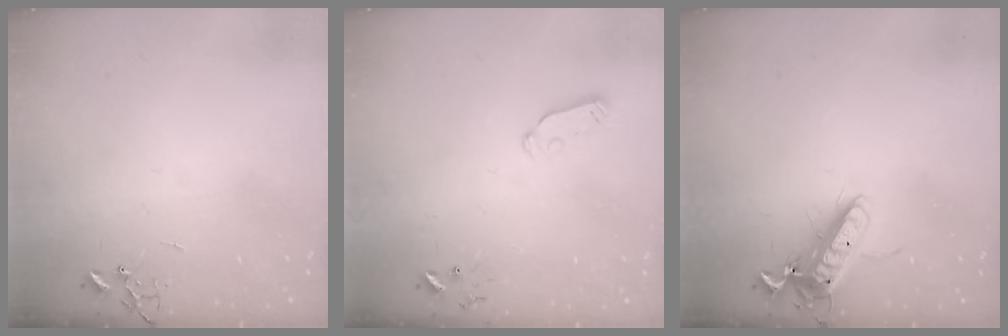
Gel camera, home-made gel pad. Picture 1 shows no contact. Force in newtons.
{"total": 4.9, "press": 4.9, "slide": 0.3}
{"total": 13.6, "press": 13.4, "slide": 2.0}